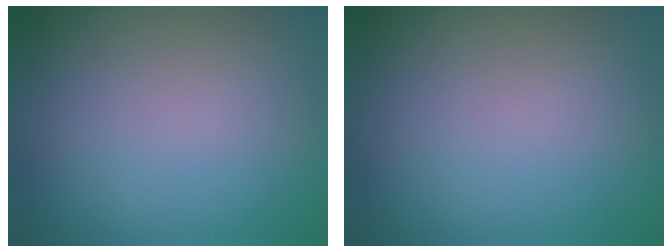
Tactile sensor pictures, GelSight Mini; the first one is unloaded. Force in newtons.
{"total": 0.0}